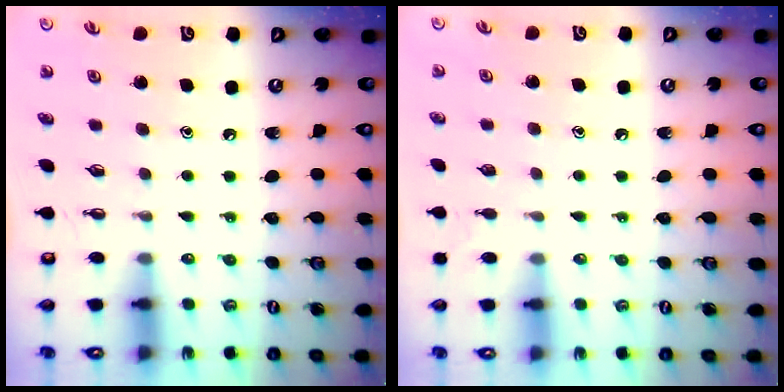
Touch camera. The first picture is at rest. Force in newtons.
{"total": 2.5, "press": 2.5, "slide": 0.3}